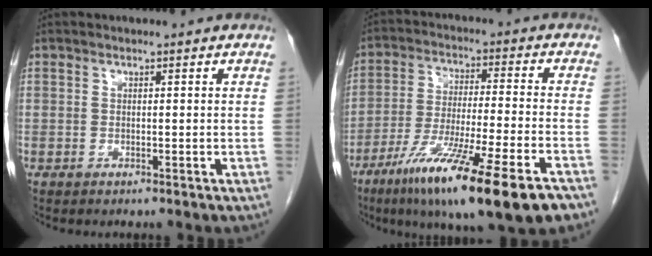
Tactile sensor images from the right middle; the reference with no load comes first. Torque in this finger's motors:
{"motor_torque": [1.43, -0.71, 0.41, 0.21]}